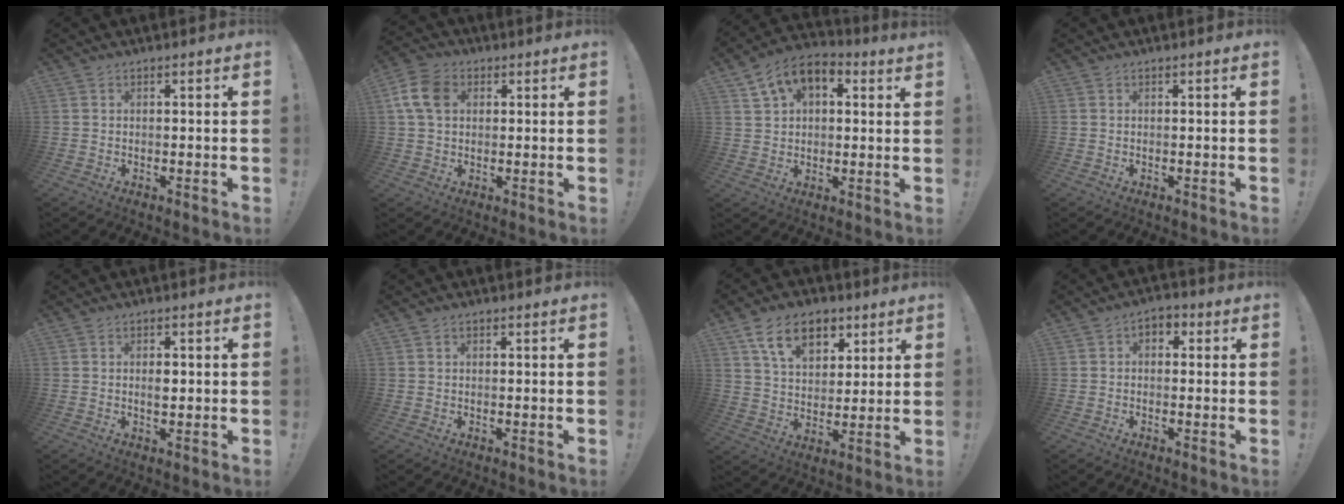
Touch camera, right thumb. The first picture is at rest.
{"total": 9.8, "force": [2.5, 7.0, 6.5], "torque": [-0.138, 0.010, 0.053]}
{"total": 9.3, "force": [4.6, 5.6, 5.8], "torque": [-0.093, -0.010, 0.088]}
{"total": 0.0}
{"total": 2.4, "force": [0.1, 1.3, 2.0], "torque": [-0.017, -0.006, -0.005]}
{"total": 0.8, "force": [0.4, 0.5, 0.3], "torque": [0.001, 0.000, 0.006]}
{"total": 14.2, "force": [7.5, 9.2, 7.8], "torque": [-0.122, -0.024, 0.140]}
{"total": 3.2, "force": [-0.3, 2.4, 2.1], "torque": [-0.022, 0.007, -0.008]}